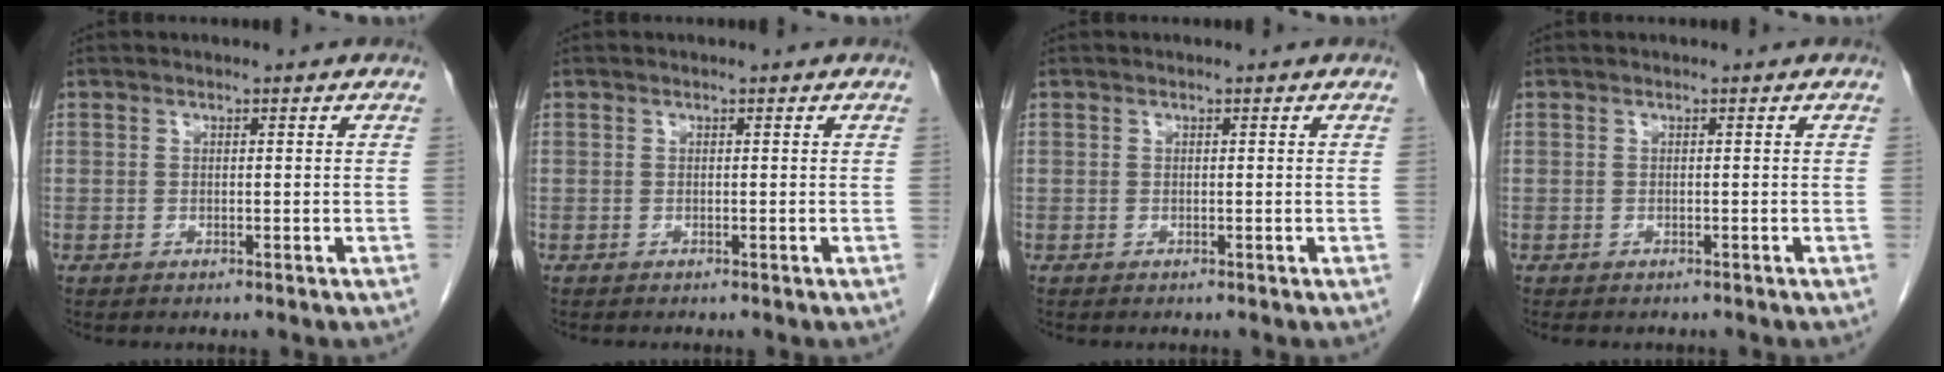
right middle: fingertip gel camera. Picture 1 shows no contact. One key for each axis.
{"total": 0.0}
{"total": 0.0}
{"total": 2.9, "fx": -2.4, "fy": 1.2, "fz": 1.0, "tx": -0.013, "ty": -0.005, "tz": -0.026}